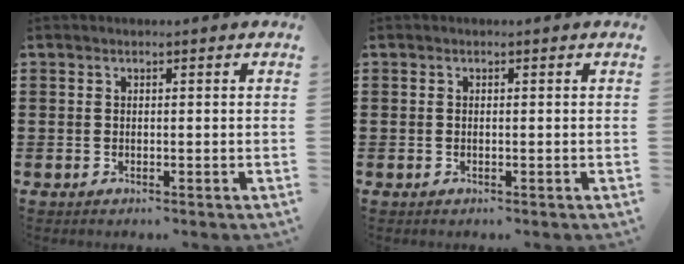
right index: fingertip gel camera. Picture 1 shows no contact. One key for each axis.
{"total": 0.0}